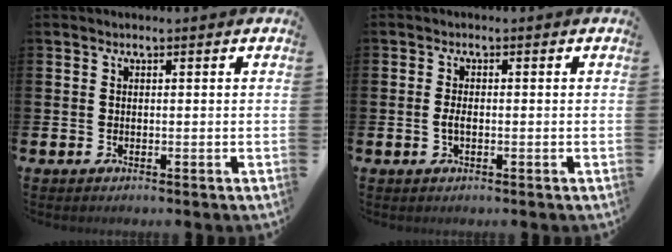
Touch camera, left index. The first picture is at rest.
{"total": 1.6, "force": [-0.3, 0.7, 1.4], "torque": [-0.021, -0.001, -0.008]}